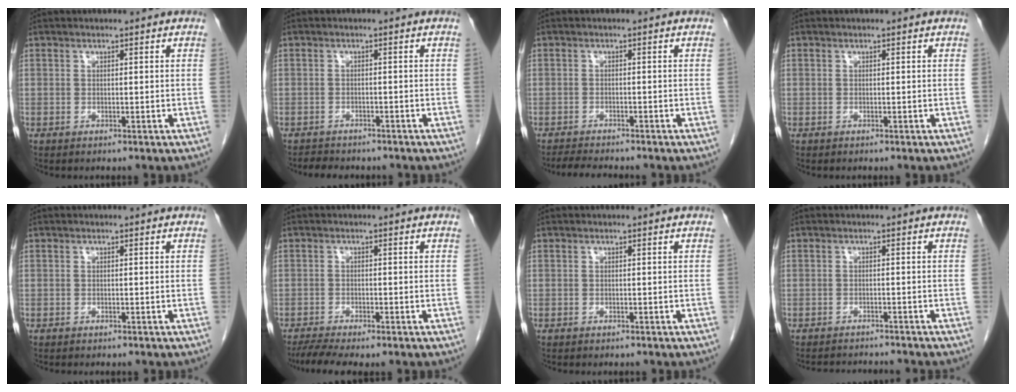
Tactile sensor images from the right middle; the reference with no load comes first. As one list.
[{"total": 4.7, "force": [-4.1, 1.8, 1.4], "torque": [-0.028, -0.004, -0.055]}, {"total": 4.7, "force": [-4.4, 0.5, 1.8], "torque": [-0.030, -0.013, -0.069]}, {"total": 0.0}, {"total": 2.9, "force": [-2.6, 0.7, 1.2], "torque": [-0.019, -0.005, -0.029]}, {"total": 6.0, "force": [-5.0, 0.7, 3.2], "torque": [-0.051, -0.010, -0.082]}, {"total": 2.5, "force": [-2.3, 0.7, 0.9], "torque": [-0.018, -0.005, -0.025]}, {"total": 7.0, "force": [-6.9, 0.4, 1.4], "torque": [-0.015, 0.000, -0.094]}]